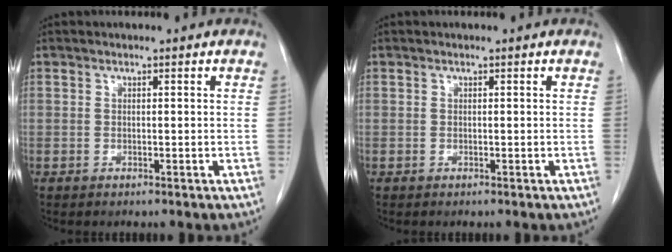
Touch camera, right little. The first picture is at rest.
{"total": 0.0}